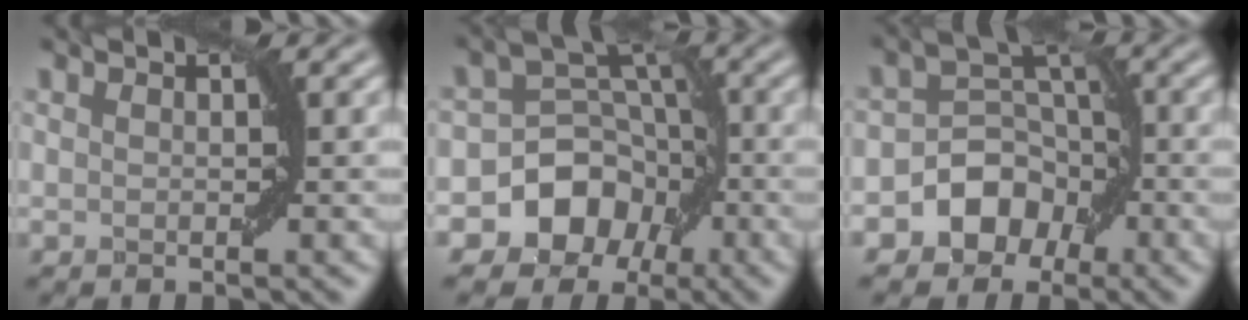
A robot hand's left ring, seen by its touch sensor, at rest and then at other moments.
{"total": 7.3, "force": [-3.4, 6.0, 2.4], "torque": [-0.009, 0.015, -0.083]}
{"total": 5.0, "force": [-2.4, 3.8, 2.2], "torque": [-0.007, 0.013, -0.050]}